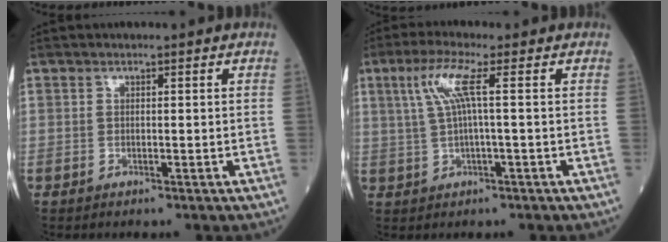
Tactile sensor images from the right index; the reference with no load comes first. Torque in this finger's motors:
{"motor_torque": [0.13, 0.01, 0.38, 0.12]}